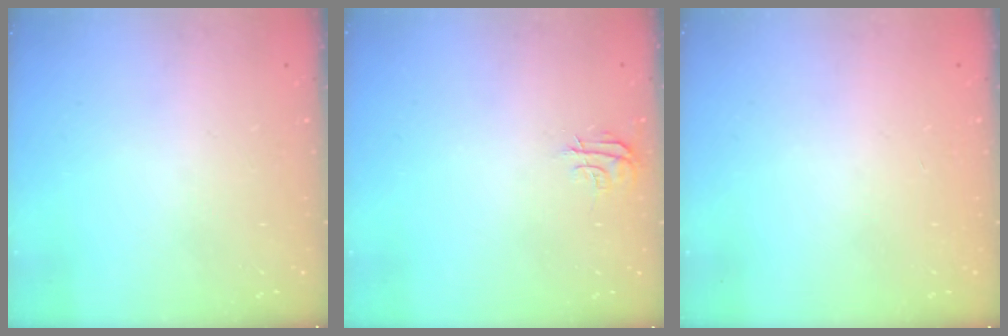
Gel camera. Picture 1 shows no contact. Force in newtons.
{"total": 4.8, "press": 4.8, "slide": 0.3}
{"total": 0.0}